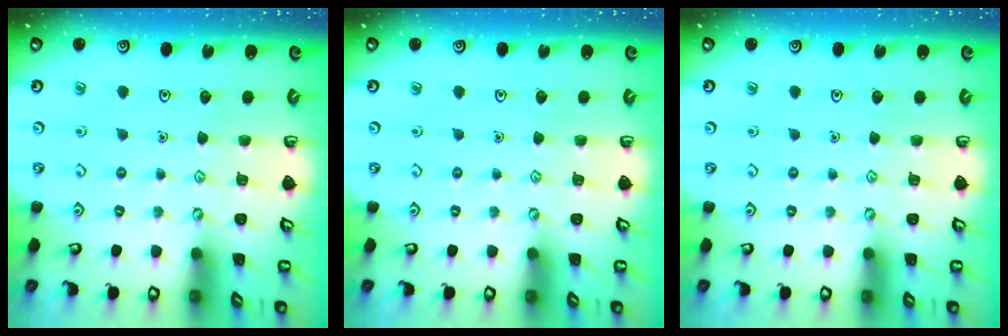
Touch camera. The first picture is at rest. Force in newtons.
{"total": 0.0}
{"total": 0.0}